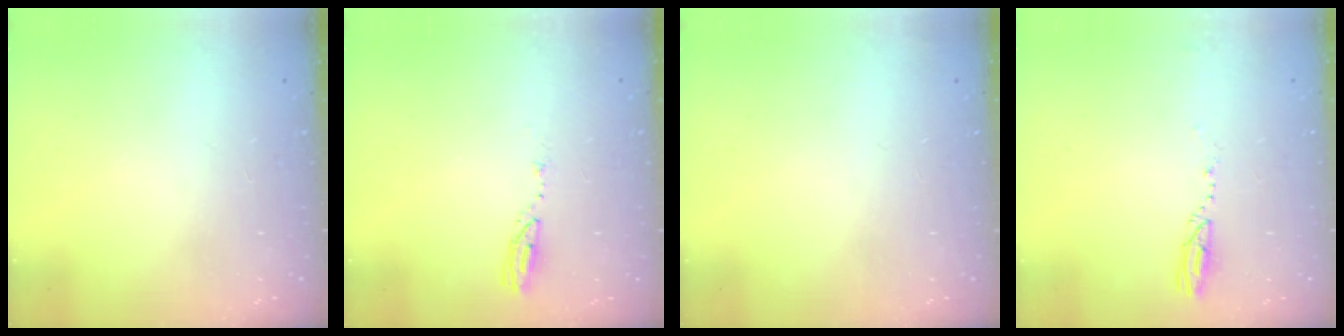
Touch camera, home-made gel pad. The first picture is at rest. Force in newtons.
{"total": 5.1, "press": 5.1, "slide": 0.5}
{"total": 2.2, "press": 2.1, "slide": 0.8}
{"total": 2.9, "press": 2.9, "slide": 0.4}